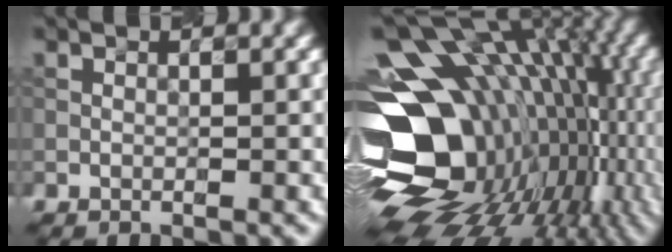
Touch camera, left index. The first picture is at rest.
{"total": 18.2, "force": [-1.4, 13.1, 12.6], "torque": [-0.206, -0.012, 0.005]}